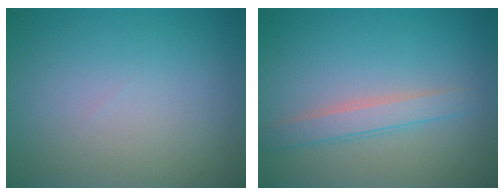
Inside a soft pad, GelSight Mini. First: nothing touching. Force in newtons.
{"total": 2.3, "press": 2.2, "slide": 0.1}